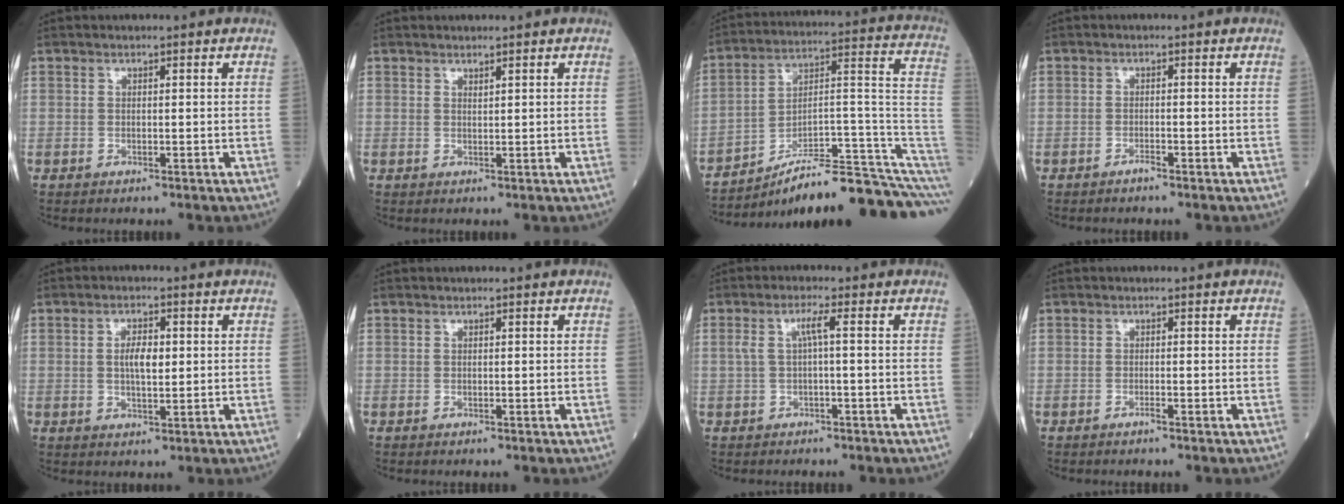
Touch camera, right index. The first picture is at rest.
{"total": 0.5, "force": [0.5, -0.1, 0.2], "torque": [-0.008, -0.006, 0.009]}
{"total": 19.0, "force": [-15.0, 0.4, 11.6], "torque": [-0.104, 0.065, -0.225]}
{"total": 1.1, "force": [-0.9, 0.1, 0.6], "torque": [-0.014, 0.001, -0.016]}
{"total": 4.1, "force": [0.4, 1.5, 3.8], "torque": [-0.071, 0.005, 0.009]}
{"total": 0.0}
{"total": 2.8, "force": [0.3, 0.0, 2.8], "torque": [-0.057, 0.011, 0.008]}
{"total": 0.7, "force": [-0.5, -0.1, 0.5], "torque": [-0.010, 0.000, -0.008]}